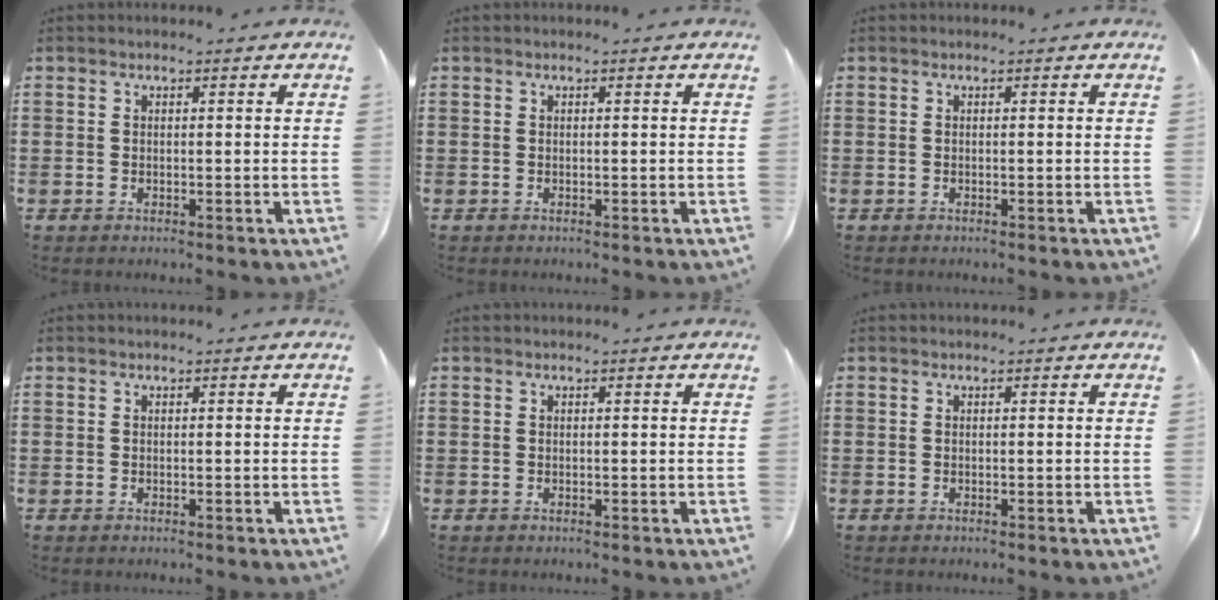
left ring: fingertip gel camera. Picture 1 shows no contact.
{"total": 0.0}
{"total": 0.0}
{"total": 0.0}
{"total": 0.0}
{"total": 0.0}